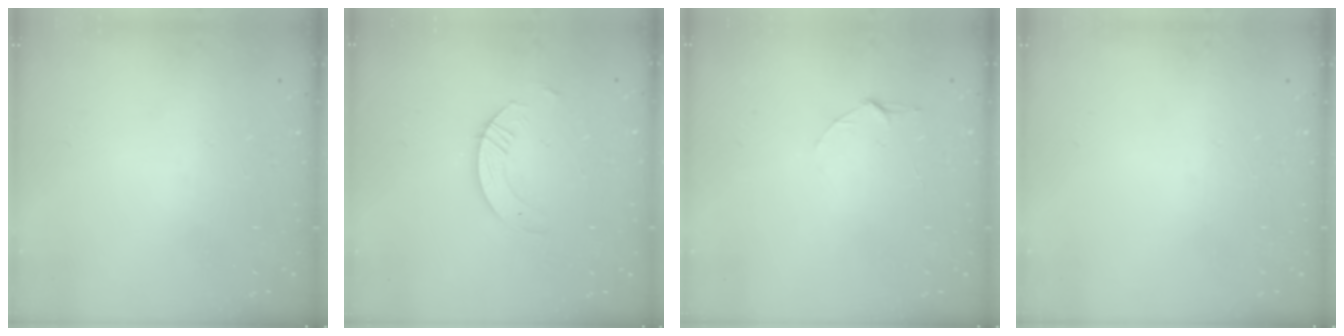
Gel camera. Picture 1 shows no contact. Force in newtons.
{"total": 3.5, "press": 3.5, "slide": 0.4}
{"total": 4.7, "press": 4.7, "slide": 0.5}
{"total": 0.0}